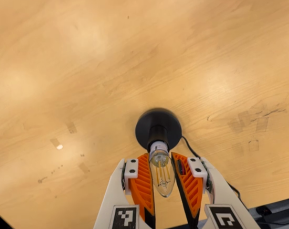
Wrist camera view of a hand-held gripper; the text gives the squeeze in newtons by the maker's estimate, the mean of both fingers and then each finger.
{"total": 9.5, "left": 8.6, "right": 10.5}